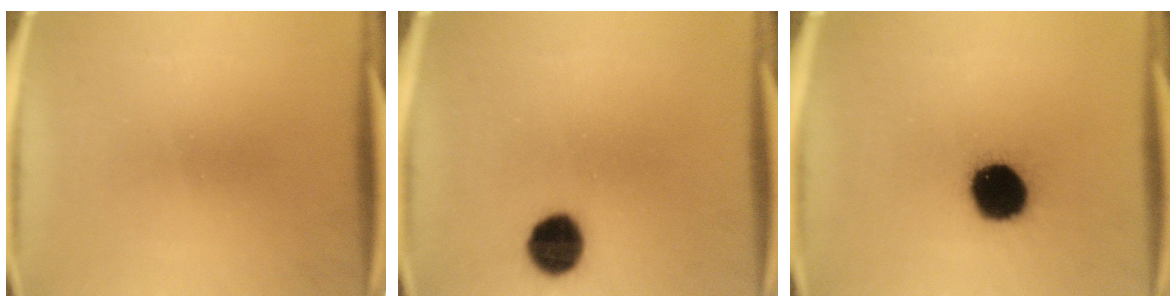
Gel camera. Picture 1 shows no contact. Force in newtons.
{"total": 8.9}
{"total": 16.0}